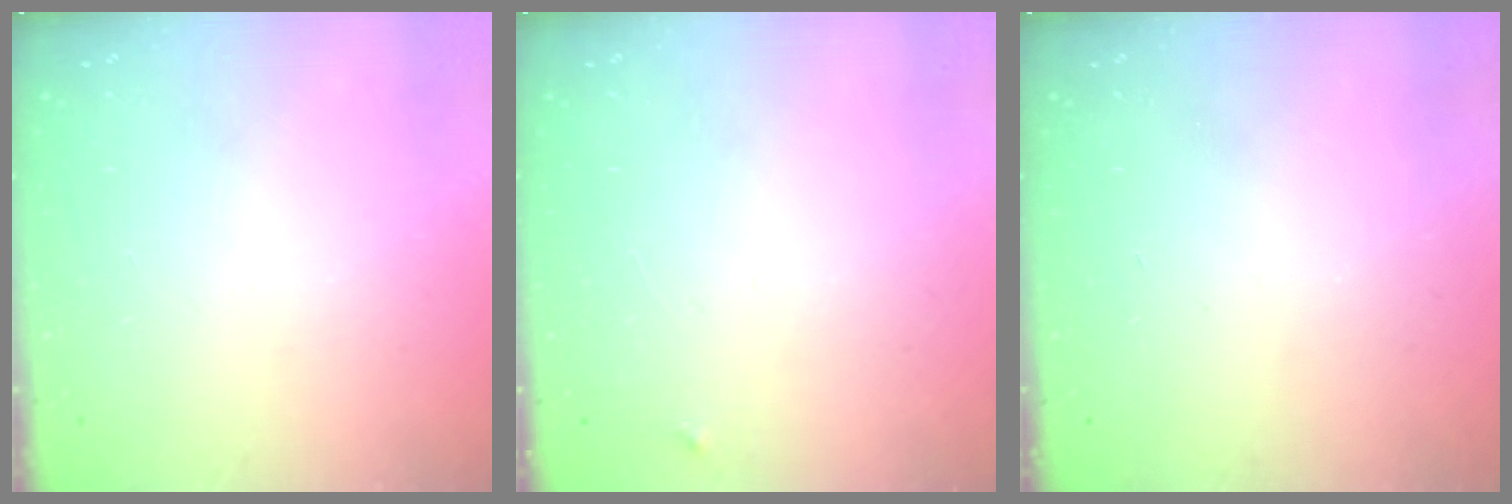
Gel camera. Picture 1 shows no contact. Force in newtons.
{"total": 3.3, "press": 3.3, "slide": 0.4}
{"total": 0.0}